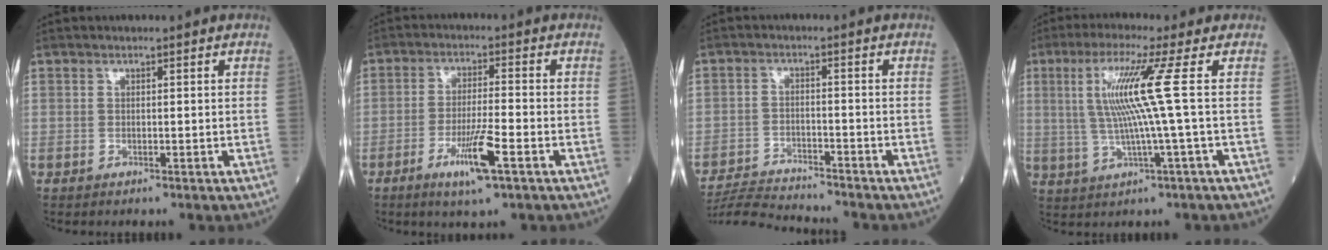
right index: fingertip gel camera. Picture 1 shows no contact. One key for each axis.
{"total": 7.6, "fx": -3.6, "fy": 0.2, "fz": 6.7, "tx": -0.127, "ty": -0.014, "tz": -0.064}
{"total": 8.3, "fx": -8.2, "fy": -0.4, "fz": 1.4, "tx": -0.027, "ty": -0.011, "tz": -0.142}
{"total": 9.4, "fx": 1.6, "fy": -2.0, "fz": 9.0, "tx": -0.179, "ty": 0.008, "tz": 0.035}